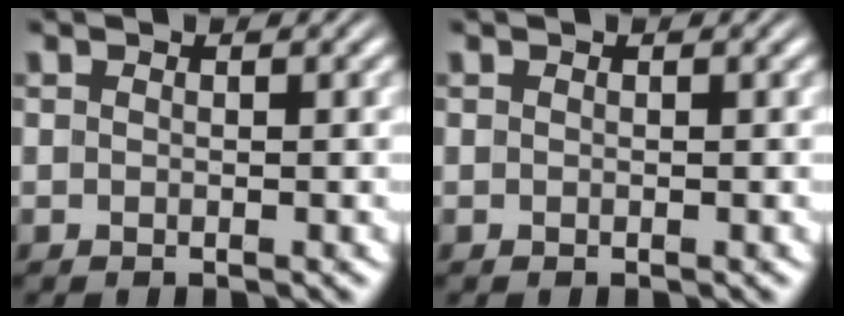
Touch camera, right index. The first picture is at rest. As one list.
[{"total": 0.0}]